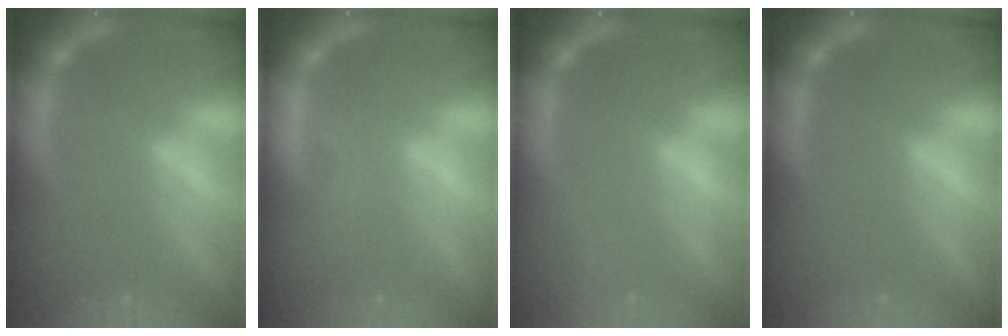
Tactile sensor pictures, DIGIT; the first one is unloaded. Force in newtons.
{"total": 1.4}
{"total": 0.9}
{"total": 0.0}